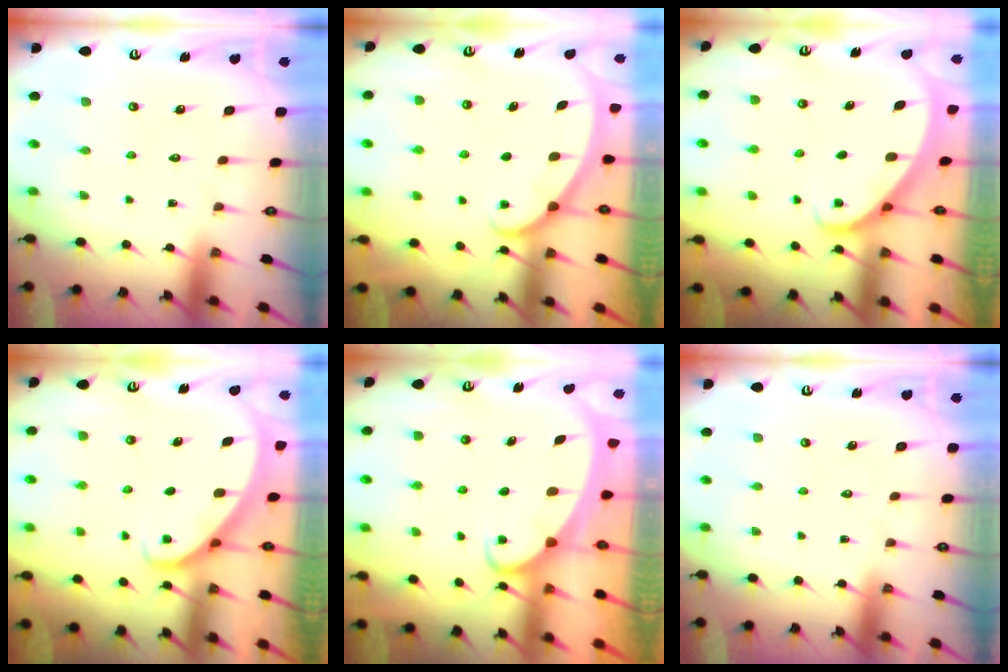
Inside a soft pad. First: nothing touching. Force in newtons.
{"total": 1.2, "press": 1.2, "slide": 0.2}
{"total": 1.9, "press": 1.9, "slide": 0.2}
{"total": 2.3, "press": 2.3, "slide": 0.2}
{"total": 2.0, "press": 2.0, "slide": 0.3}
{"total": 0.0}